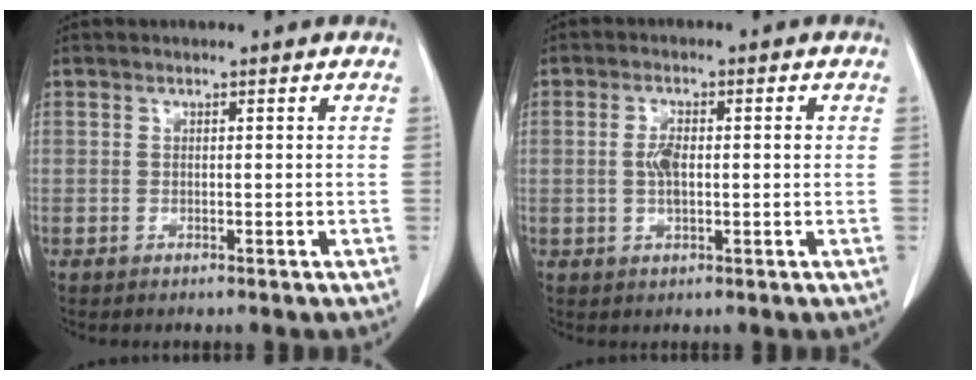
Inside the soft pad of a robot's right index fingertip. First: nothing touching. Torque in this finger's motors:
{"motor_torque": [-0.02, 0.11, 0.11, 0.05]}